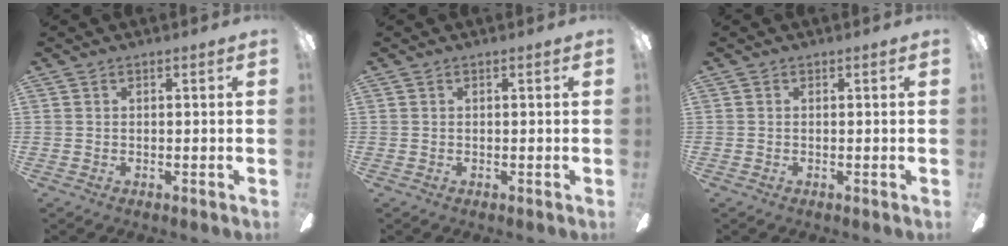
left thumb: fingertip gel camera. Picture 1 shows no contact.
{"total": 0.0}
{"total": 0.0}